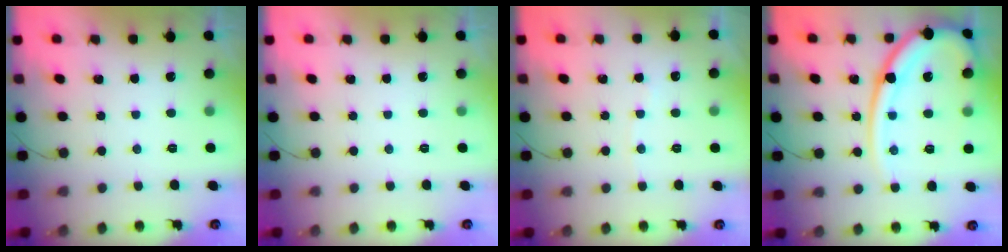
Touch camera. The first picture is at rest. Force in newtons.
{"total": 0.0}
{"total": 3.2, "press": 3.1, "slide": 0.5}
{"total": 17.8, "press": 17.7, "slide": 2.1}